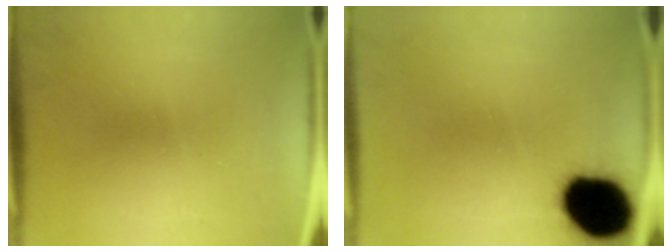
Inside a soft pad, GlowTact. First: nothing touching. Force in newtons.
{"total": 17.4}